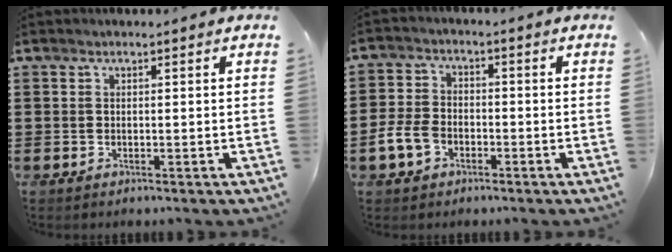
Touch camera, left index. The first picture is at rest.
{"total": 5.1, "force": [-2.3, 3.4, 3.0], "torque": [-0.082, -0.001, -0.049]}